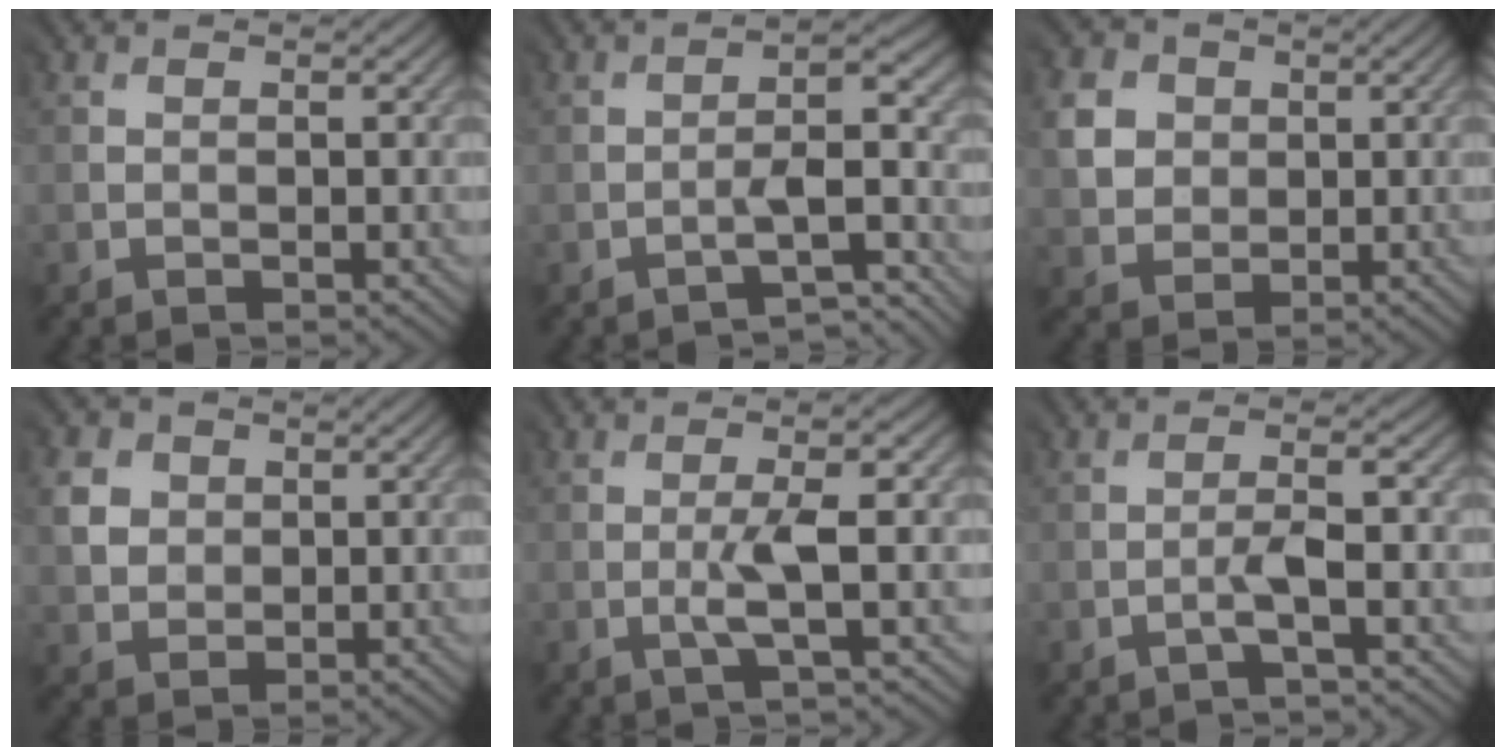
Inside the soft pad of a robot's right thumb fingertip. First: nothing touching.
{"total": 3.2, "force": [-3.0, -0.3, 1.1], "torque": [-0.014, 0.018, -0.051]}
{"total": 4.3, "force": [1.6, 4.0, 0.5], "torque": [-0.032, 0.002, 0.022]}
{"total": 3.4, "force": [1.5, 3.1, 0.1], "torque": [-0.023, 0.001, 0.023]}
{"total": 2.1, "force": [-0.7, -0.5, 1.9], "torque": [-0.037, 0.005, -0.017]}
{"total": 1.5, "force": [-1.2, -0.8, 0.6], "torque": [-0.013, 0.011, -0.029]}